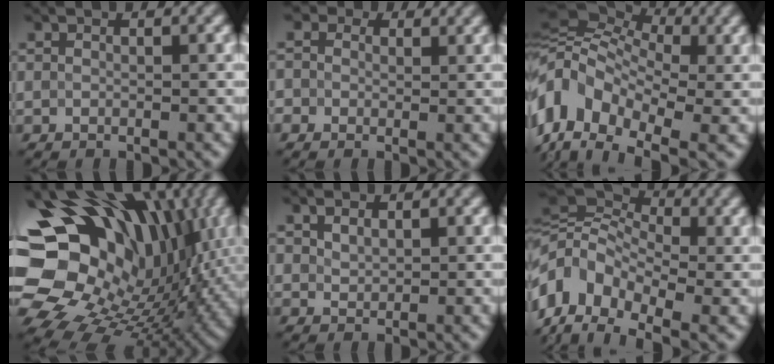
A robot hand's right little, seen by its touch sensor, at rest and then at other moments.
{"total": 4.7, "force": [2.2, 3.7, 1.9], "torque": [-0.035, 0.019, 0.001]}
{"total": 12.1, "force": [-2.6, 8.2, 8.5], "torque": [-0.182, 0.021, -0.041]}
{"total": 19.4, "force": [3.4, 14.5, 12.5], "torque": [-0.236, -0.007, 0.079]}
{"total": 1.3, "force": [0.8, 0.8, 0.6], "torque": [-0.013, -0.002, 0.020]}
{"total": 11.9, "force": [-2.4, 8.6, 7.9], "torque": [-0.180, 0.010, -0.038]}